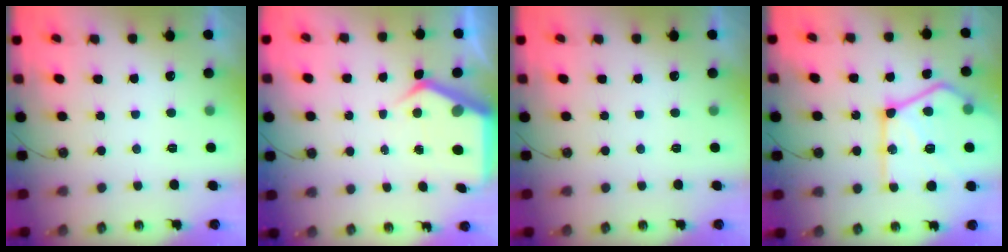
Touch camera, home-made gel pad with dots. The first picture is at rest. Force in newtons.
{"total": 6.0, "press": 6.0, "slide": 0.3}
{"total": 0.0}
{"total": 26.3, "press": 26.1, "slide": 3.0}